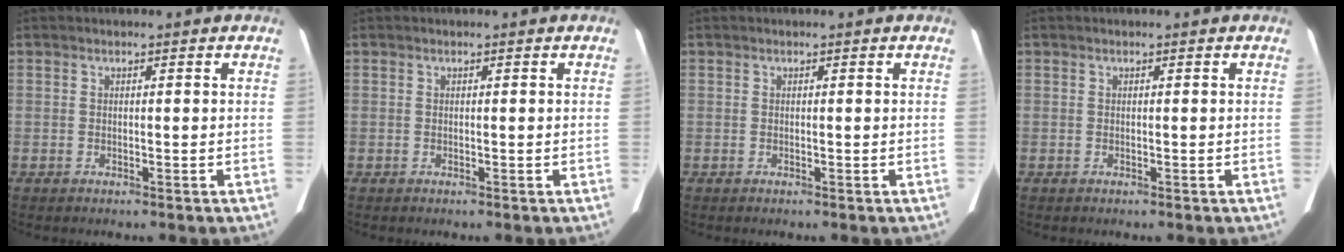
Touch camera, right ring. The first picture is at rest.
{"total": 0.0}
{"total": 0.0}
{"total": 0.0}